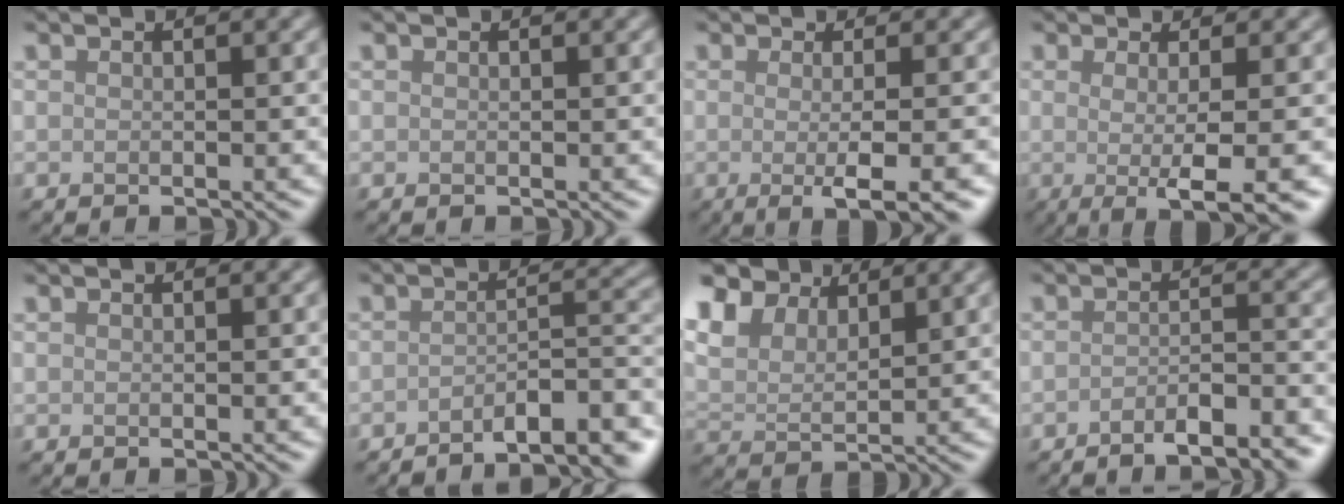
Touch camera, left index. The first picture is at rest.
{"total": 0.0}
{"total": 5.3, "force": [-1.0, 1.3, 5.0], "torque": [-0.064, -0.006, -0.014]}
{"total": 5.9, "force": [-1.2, 1.4, 5.7], "torque": [-0.075, -0.007, -0.018]}
{"total": 0.0}
{"total": 7.2, "force": [-5.2, 1.6, 4.6], "torque": [-0.048, 0.014, -0.076]}
{"total": 7.6, "force": [6.0, 3.4, 3.3], "torque": [-0.090, 0.019, 0.098]}
{"total": 5.8, "force": [-4.1, 1.5, 3.9], "torque": [-0.045, 0.007, -0.057]}